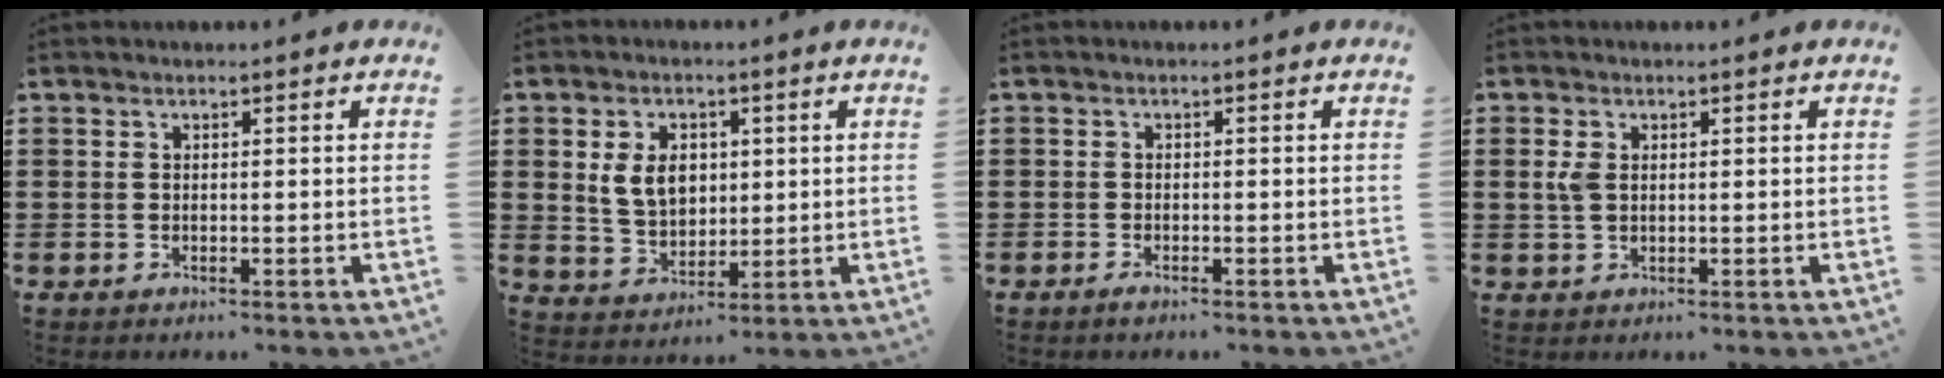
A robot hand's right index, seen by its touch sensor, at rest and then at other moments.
{"total": 6.3, "force": [1.3, 4.6, 4.1], "torque": [-0.094, 0.009, 0.019]}
{"total": 0.8, "force": [-0.7, 0.2, 0.2], "torque": [-0.008, -0.004, -0.013]}
{"total": 2.5, "force": [0.5, 1.6, 1.9], "torque": [-0.050, 0.005, 0.005]}